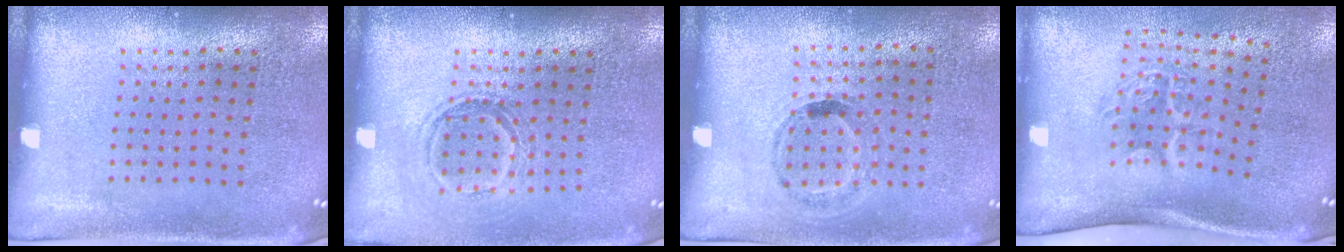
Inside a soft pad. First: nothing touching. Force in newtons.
{"total": 1.3, "press": 1.1, "slide": 0.7}
{"total": 1.1, "press": 0.7, "slide": 0.8}
{"total": 2.0, "press": 1.3, "slide": 1.5}